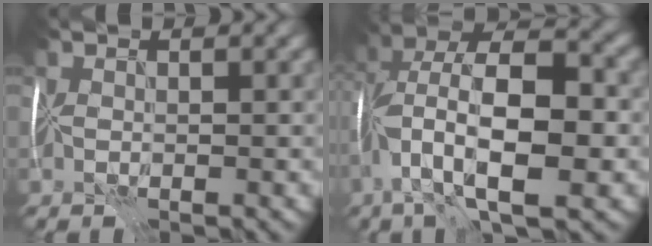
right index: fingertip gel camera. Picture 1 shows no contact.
{"total": 12.3, "force": [-2.7, 5.0, 10.9], "torque": [-0.202, 0.016, -0.051]}